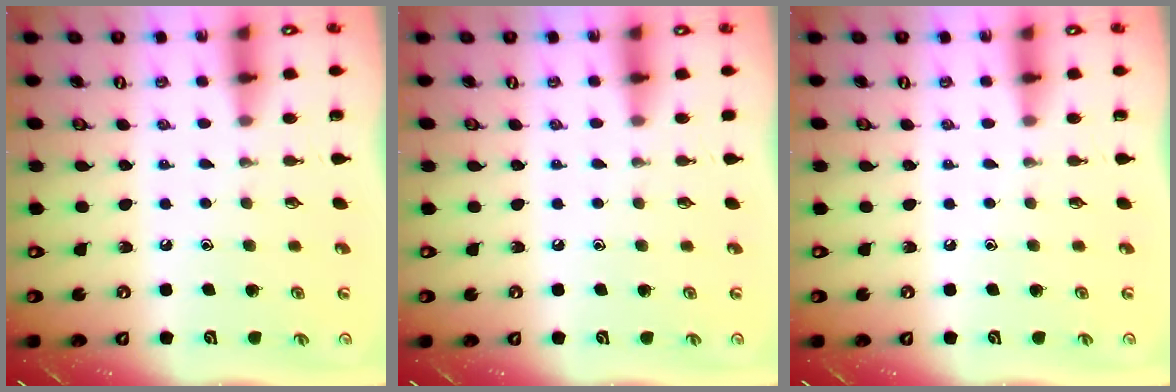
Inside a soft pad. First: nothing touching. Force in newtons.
{"total": 2.8, "press": 2.7, "slide": 0.4}
{"total": 0.0}